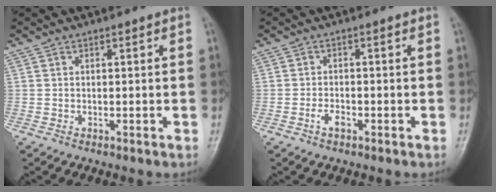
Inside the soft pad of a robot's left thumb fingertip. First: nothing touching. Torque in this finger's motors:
{"motor_torque": [-0.14, 0.21, 0.29, 0.21, 0.07]}